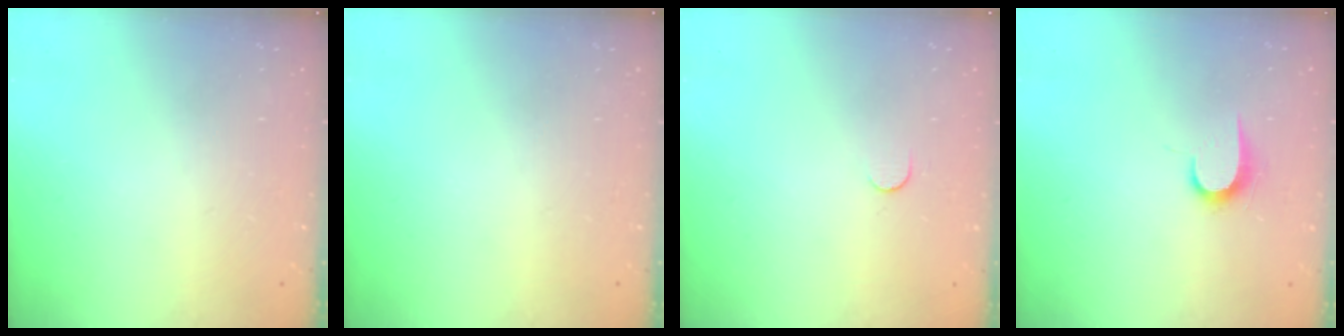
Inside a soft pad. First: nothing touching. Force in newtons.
{"total": 0.0}
{"total": 3.8, "press": 3.8, "slide": 0.3}
{"total": 6.4, "press": 6.3, "slide": 0.7}